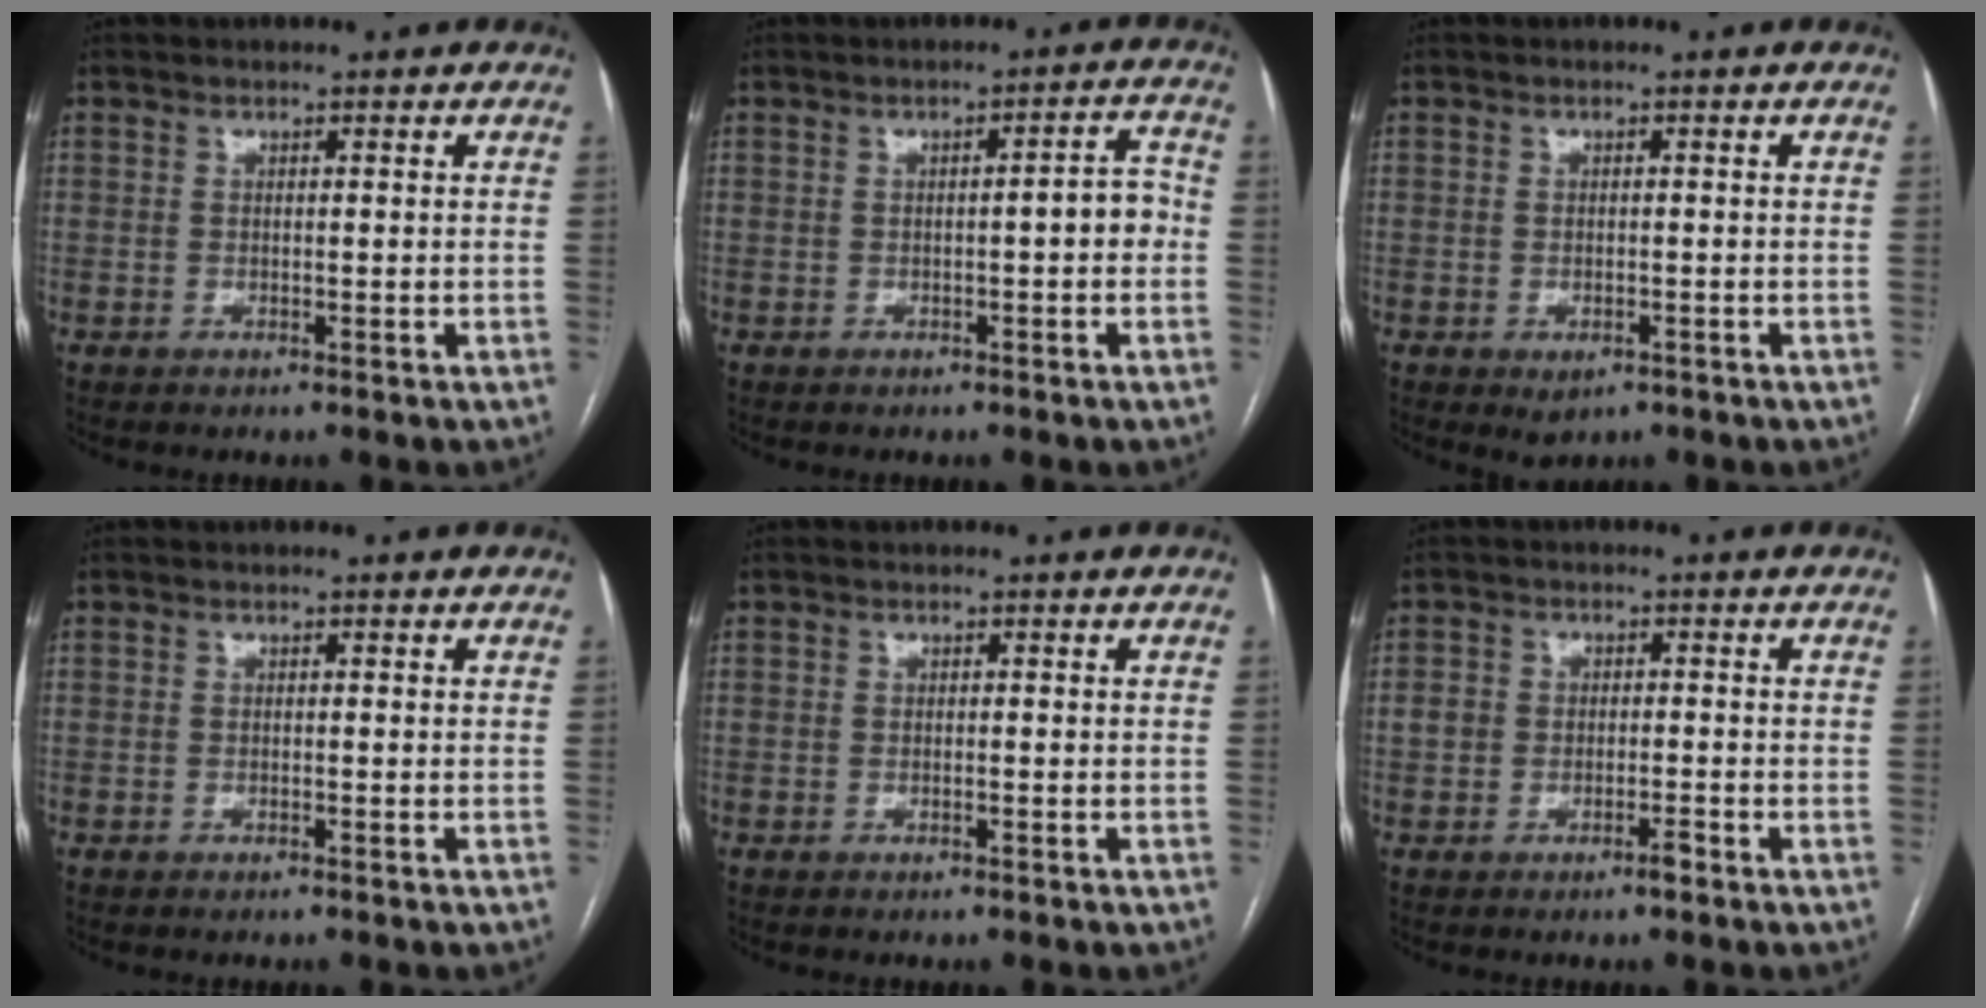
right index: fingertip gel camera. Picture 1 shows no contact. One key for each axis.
{"total": 3.7, "fx": -0.6, "fy": 0.7, "fz": 3.5, "tx": -0.041, "ty": 0.014, "tz": -0.009}
{"total": 2.3, "fx": -1.1, "fy": 1.5, "fz": 1.4, "tx": -0.017, "ty": -0.001, "tz": -0.002}
{"total": 0.0}
{"total": 0.0}
{"total": 2.9, "fx": -1.3, "fy": 1.8, "fz": 1.9, "tx": -0.030, "ty": 0.013, "tz": -0.020}